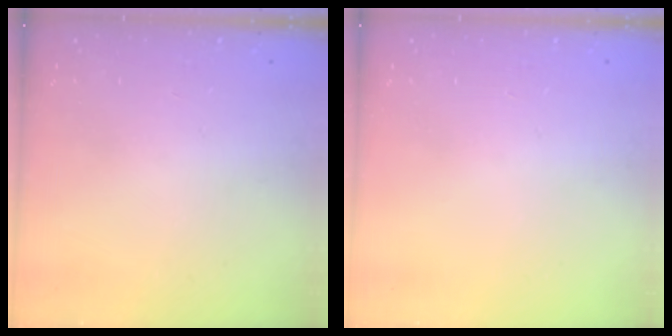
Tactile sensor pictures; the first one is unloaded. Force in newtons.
{"total": 0.0}